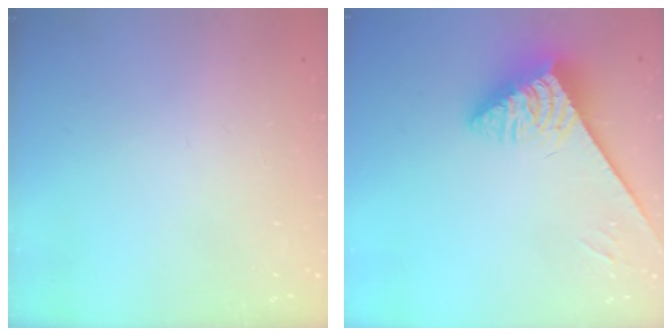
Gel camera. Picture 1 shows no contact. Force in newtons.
{"total": 3.7, "press": 3.7, "slide": 0.6}